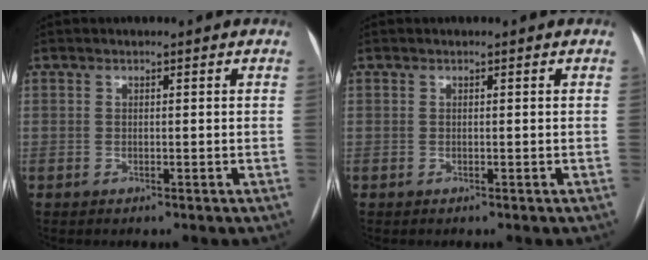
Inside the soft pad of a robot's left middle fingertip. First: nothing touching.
{"total": 0.0}